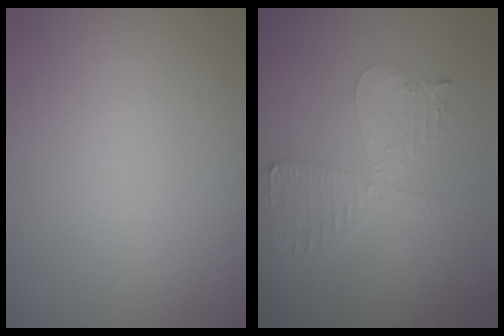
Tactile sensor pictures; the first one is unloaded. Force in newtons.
{"total": 4.3, "press": 3.7, "slide": 2.1}